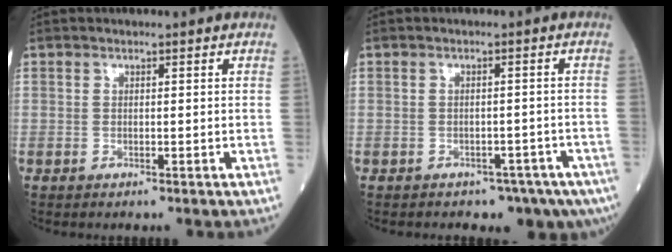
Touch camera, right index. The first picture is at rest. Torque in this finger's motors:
{"motor_torque": [0.24, -0.78, 0.27, 0.02]}